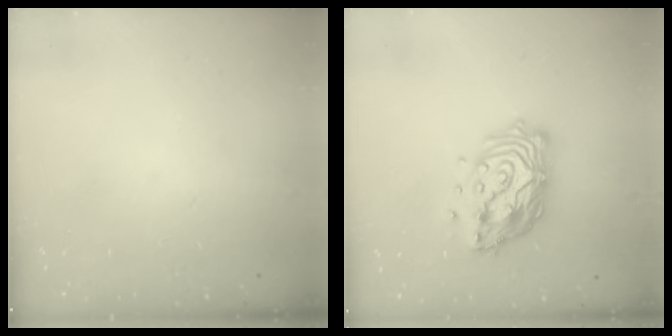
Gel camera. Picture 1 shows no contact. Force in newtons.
{"total": 14.9, "press": 14.9, "slide": 1.3}